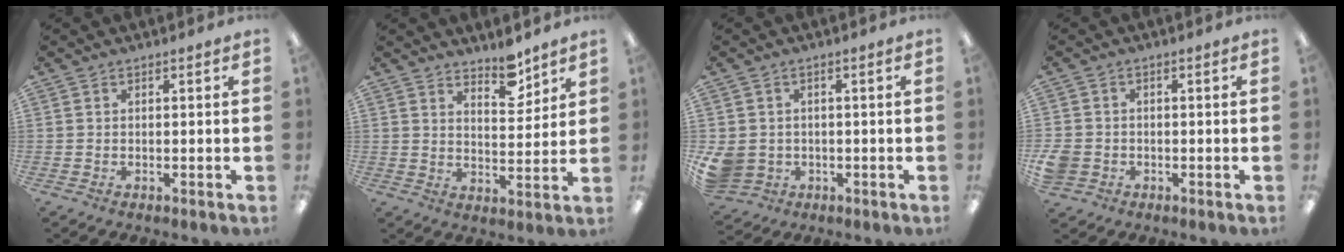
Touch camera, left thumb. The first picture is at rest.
{"total": 7.0, "force": [6.1, 2.5, 2.4], "torque": [-0.015, -0.047, 0.104]}
{"total": 5.4, "force": [-0.7, 5.0, 2.0], "torque": [-0.066, 0.006, -0.011]}
{"total": 3.5, "force": [-1.0, 3.1, 1.2], "torque": [-0.033, 0.001, -0.020]}